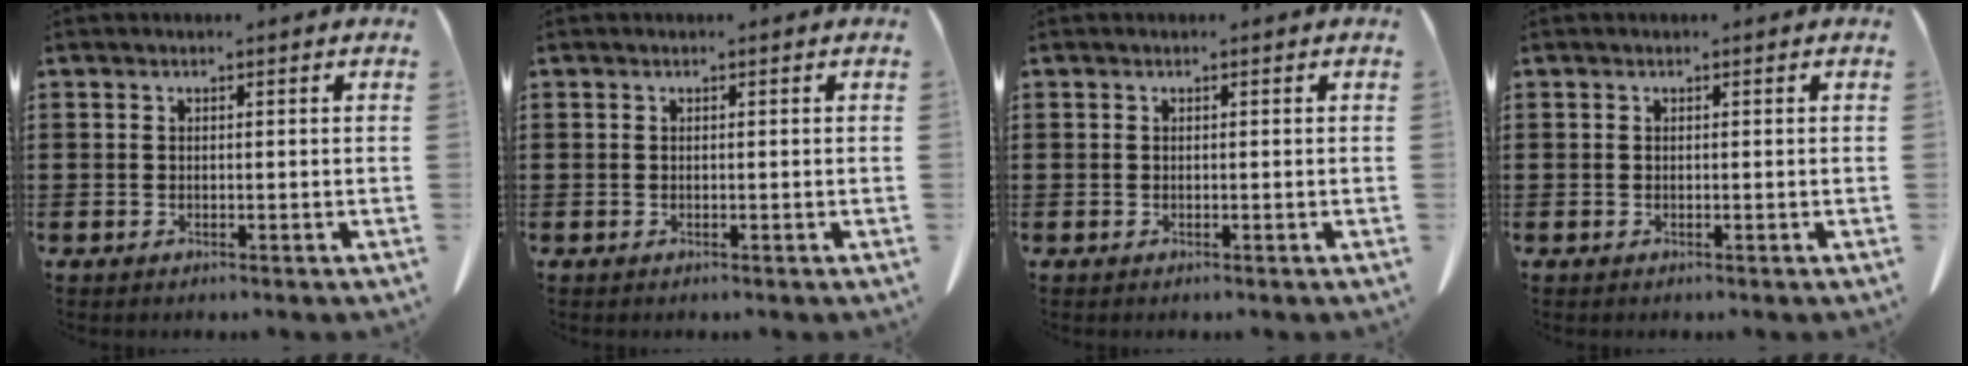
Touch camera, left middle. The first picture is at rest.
{"total": 0.0}
{"total": 0.0}
{"total": 0.0}